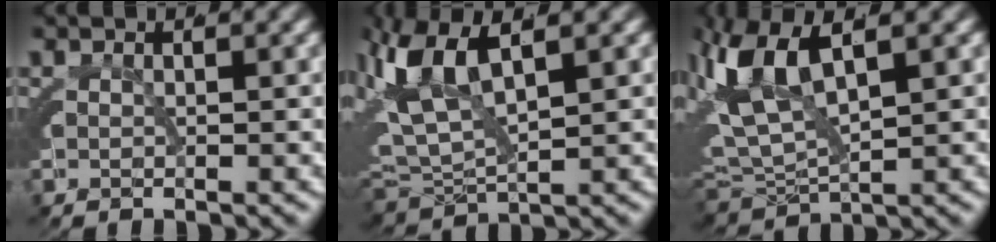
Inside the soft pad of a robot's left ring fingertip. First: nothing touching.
{"total": 7.5, "force": [2.3, 4.8, 5.3], "torque": [-0.117, 0.009, 0.027]}
{"total": 8.2, "force": [2.2, 5.4, 5.8], "torque": [-0.121, 0.010, 0.025]}